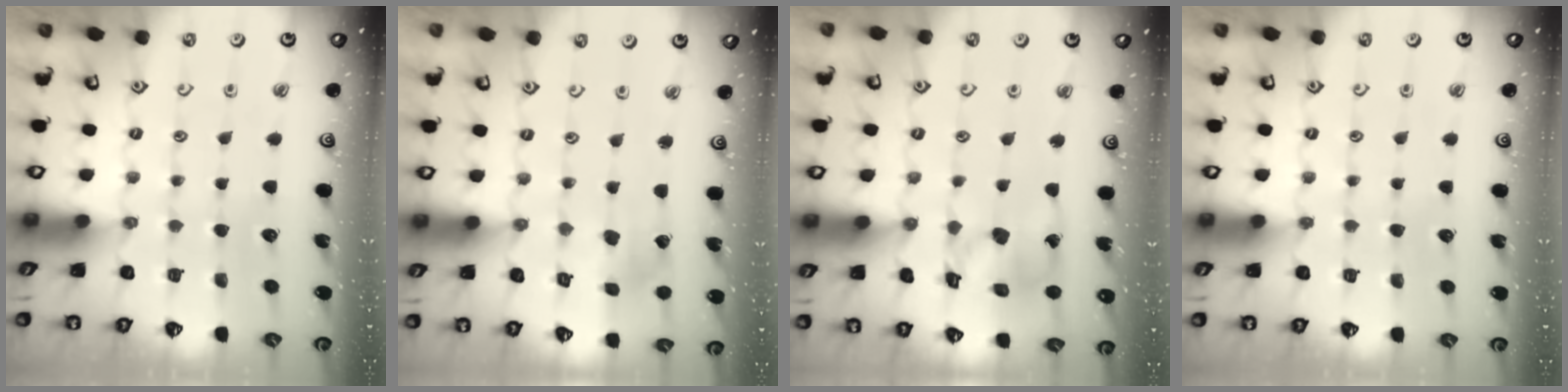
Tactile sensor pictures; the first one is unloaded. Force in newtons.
{"total": 2.2, "press": 2.2, "slide": 0.1}
{"total": 13.3, "press": 13.2, "slide": 1.7}
{"total": 0.0}